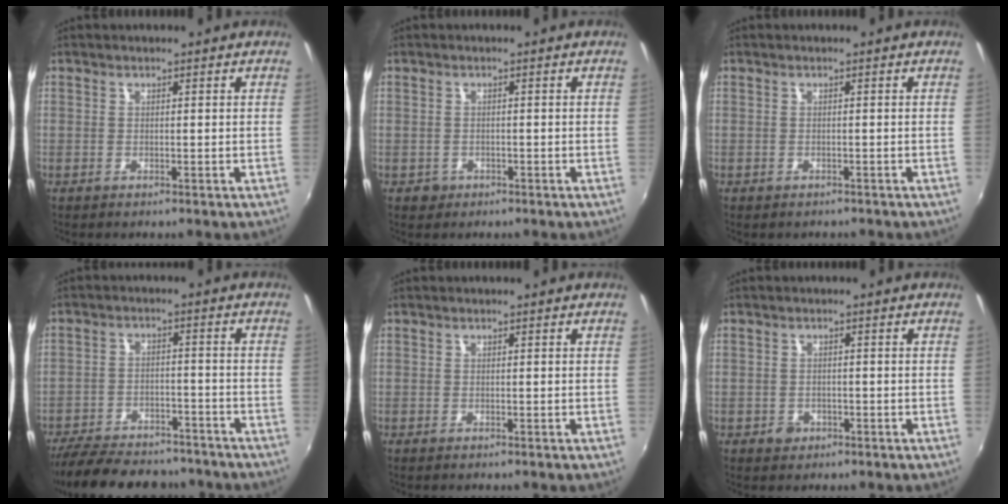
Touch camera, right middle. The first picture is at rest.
{"total": 2.0, "force": [-0.9, 1.8, 0.5], "torque": [-0.014, -0.004, -0.011]}
{"total": 1.5, "force": [-1.2, 0.7, 0.4], "torque": [-0.013, -0.008, -0.015]}
{"total": 20.3, "force": [-17.0, 7.2, 8.5], "torque": [-0.187, -0.008, -0.242]}
{"total": 0.0}
{"total": 2.1, "force": [-1.1, 1.7, 0.5], "torque": [-0.009, -0.001, -0.015]}